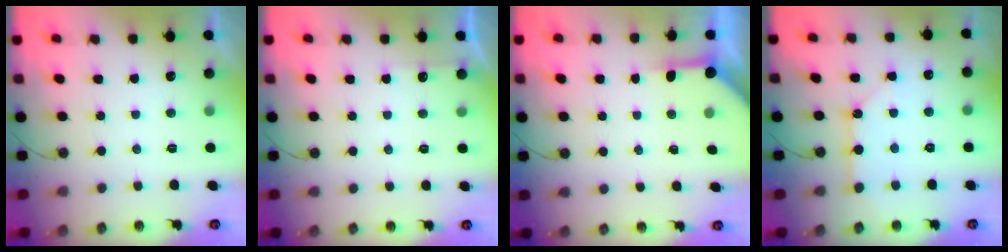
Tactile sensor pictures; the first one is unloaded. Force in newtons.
{"total": 2.7, "press": 2.7, "slide": 0.4}
{"total": 3.8, "press": 3.8, "slide": 0.5}
{"total": 3.2, "press": 3.2, "slide": 0.2}